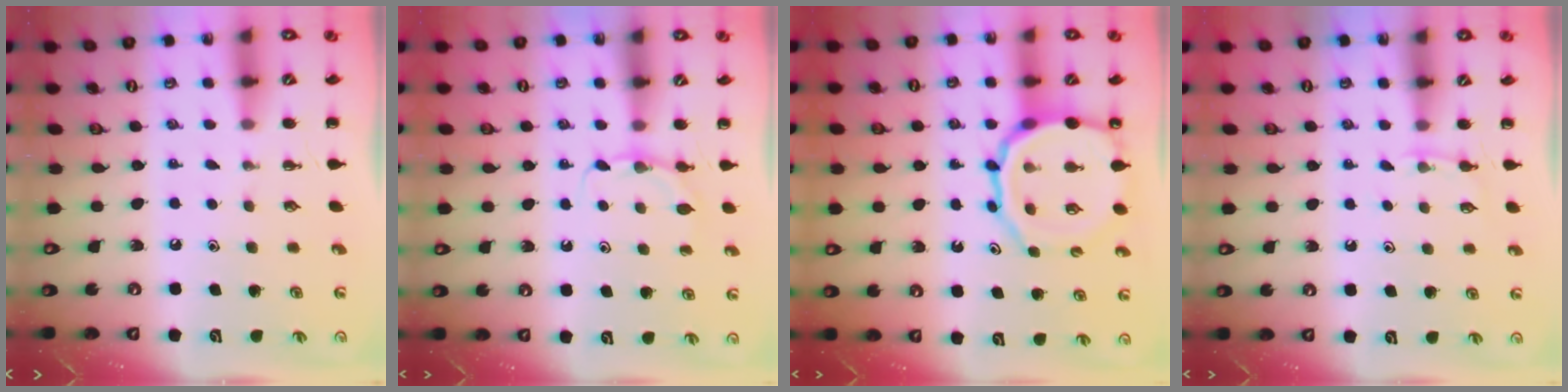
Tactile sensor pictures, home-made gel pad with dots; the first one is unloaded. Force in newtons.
{"total": 5.5, "press": 5.3, "slide": 1.5}
{"total": 14.6, "press": 14.4, "slide": 2.3}
{"total": 3.3, "press": 3.1, "slide": 1.2}